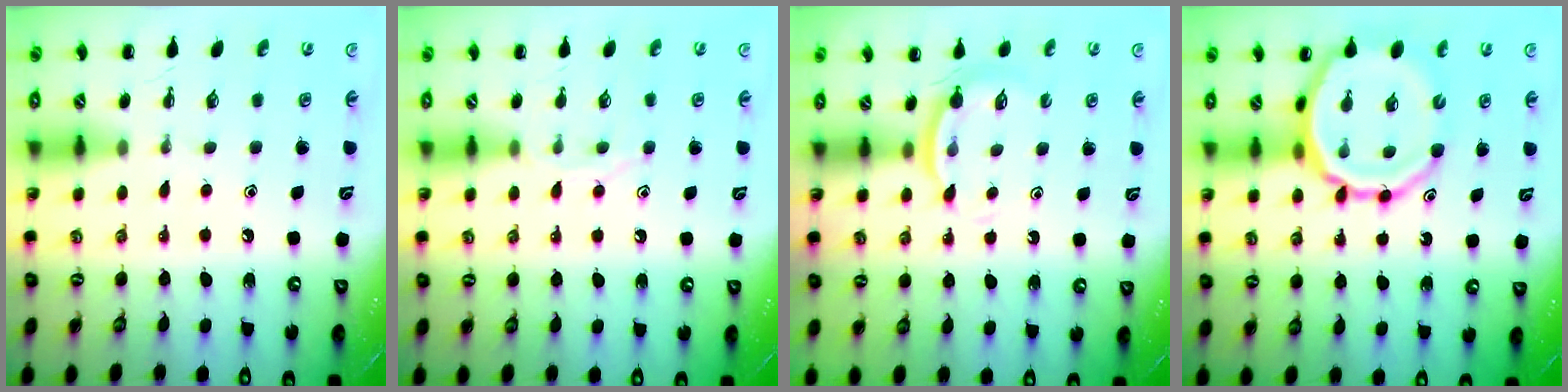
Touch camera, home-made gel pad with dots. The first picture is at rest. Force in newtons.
{"total": 6.8, "press": 6.8, "slide": 0.8}
{"total": 4.6, "press": 4.6, "slide": 0.6}
{"total": 13.8, "press": 13.2, "slide": 3.9}